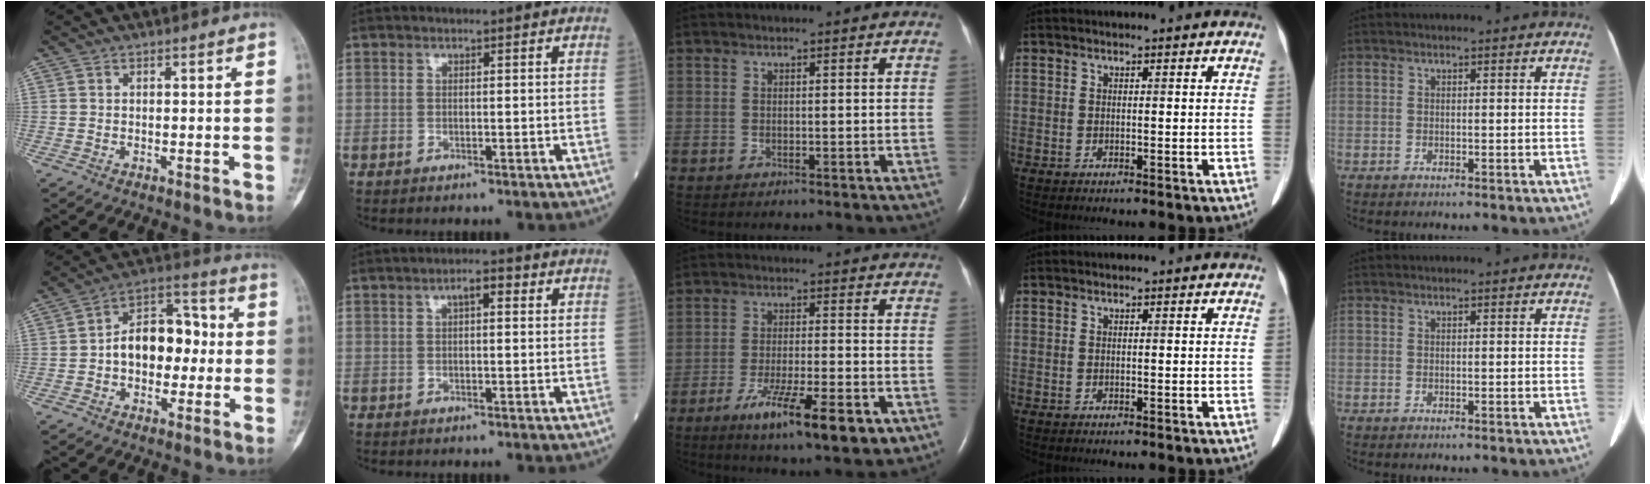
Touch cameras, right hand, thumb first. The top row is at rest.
{"thumb": {"total": 12.8, "force": [-0.7, 8.7, 9.5], "torque": [-0.111, 0.044, -0.020]}, "index": {"total": 2.6, "force": [0.9, 0.9, 2.3], "torque": [-0.039, 0.012, 0.013]}, "middle": {"total": 11.9, "force": [-6.3, 1.9, 9.9], "torque": [-0.162, -0.021, -0.095]}}